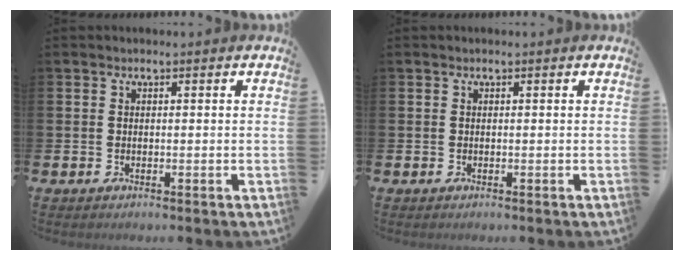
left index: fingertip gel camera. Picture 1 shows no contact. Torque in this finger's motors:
{"motor_torque": [0.00, 0.00, 0.00, 0.00]}